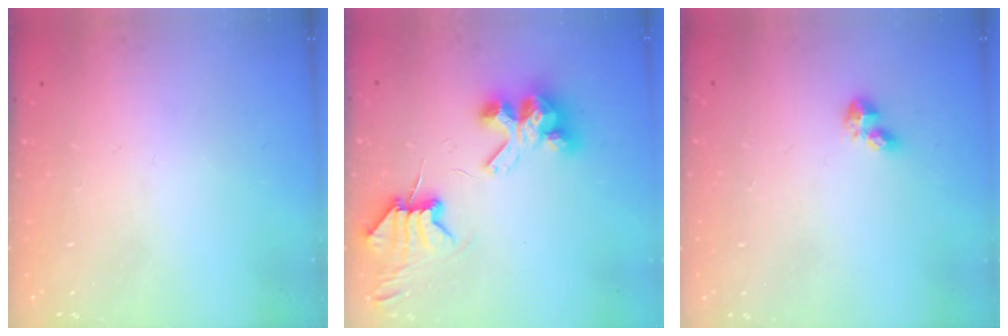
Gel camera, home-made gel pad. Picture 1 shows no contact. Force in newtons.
{"total": 6.3, "press": 6.3, "slide": 0.8}
{"total": 4.6, "press": 4.6, "slide": 0.6}